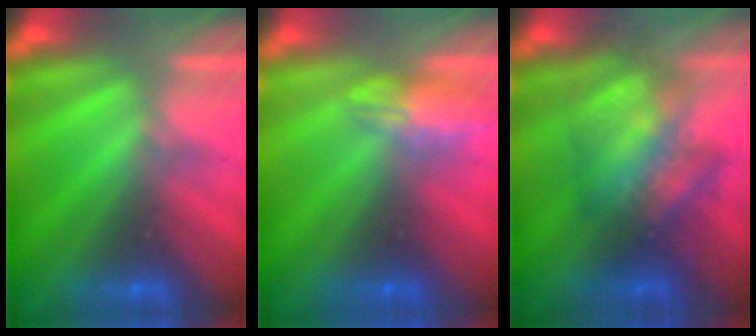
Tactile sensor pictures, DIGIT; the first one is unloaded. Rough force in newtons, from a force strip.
{"total": 2.4}
{"total": 3.9}